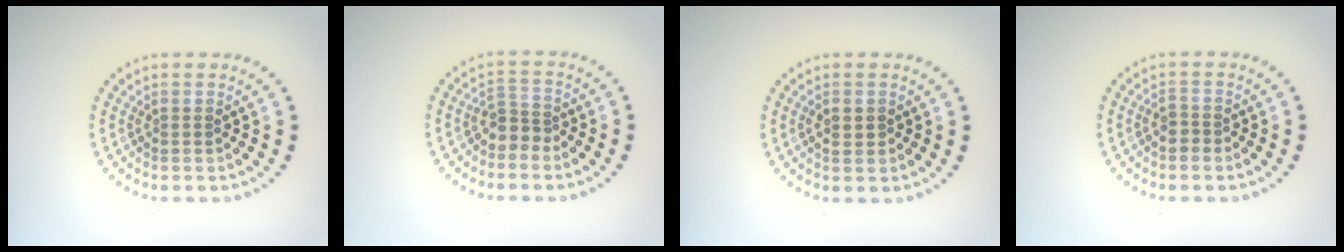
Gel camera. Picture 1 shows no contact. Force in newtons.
{"total": 2.2, "press": 1.7, "slide": 1.4}
{"total": 1.0, "press": 0.9, "slide": 0.3}
{"total": 1.1, "press": 0.9, "slide": 0.6}